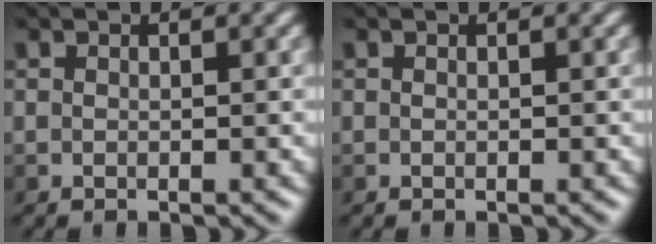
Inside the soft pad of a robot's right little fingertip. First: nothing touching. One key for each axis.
{"total": 0.0}